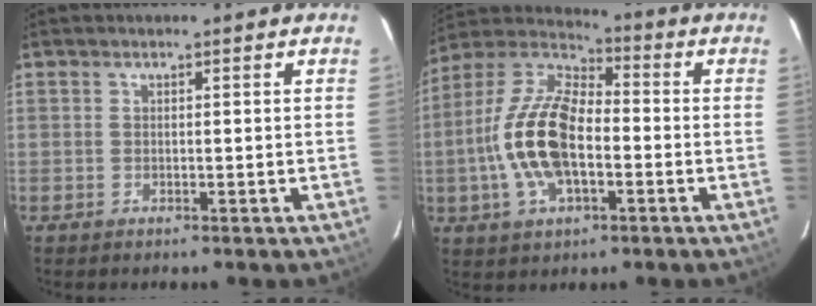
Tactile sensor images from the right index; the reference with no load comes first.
{"total": 16.7, "force": [-3.2, 8.2, 14.2], "torque": [-0.296, 0.006, -0.065]}